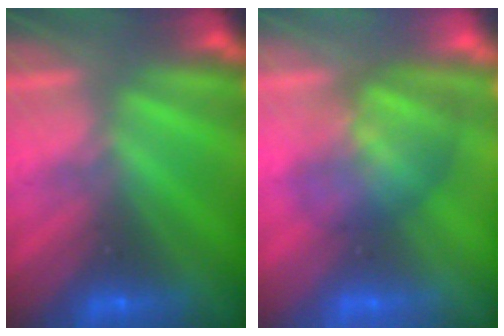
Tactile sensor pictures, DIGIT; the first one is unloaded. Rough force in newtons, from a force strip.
{"total": 3.7}